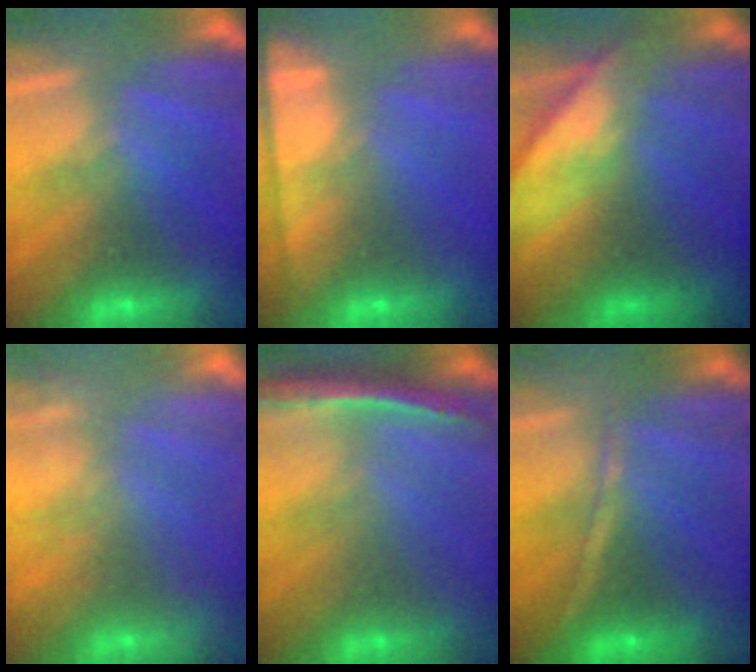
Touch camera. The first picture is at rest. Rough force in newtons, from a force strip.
{"total": 8.2}
{"total": 8.8}
{"total": 8.1}
{"total": 1.3}
{"total": 1.3}